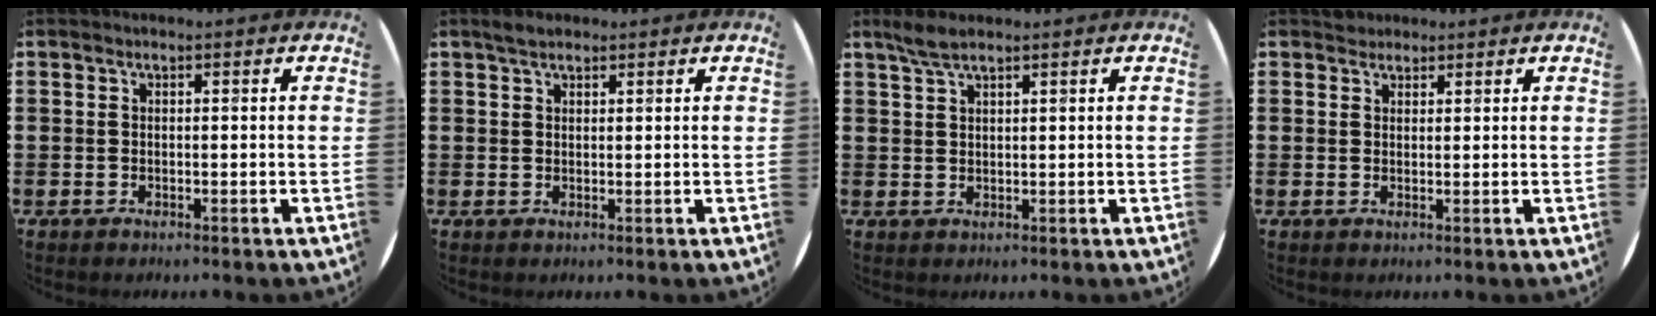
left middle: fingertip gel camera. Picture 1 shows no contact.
{"total": 1.7, "force": [1.4, 0.6, 0.7], "torque": [-0.007, 0.001, 0.024]}
{"total": 2.8, "force": [2.2, 0.5, 1.6], "torque": [-0.036, 0.003, 0.040]}
{"total": 1.6, "force": [1.5, 0.6, -0.1], "torque": [0.007, 0.001, 0.028]}